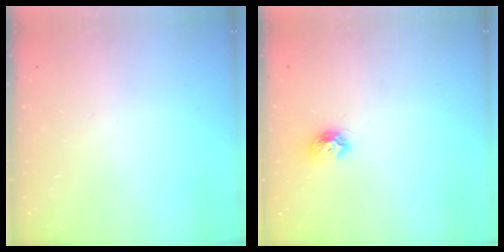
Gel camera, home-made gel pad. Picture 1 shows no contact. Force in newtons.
{"total": 8.0, "press": 8.0, "slide": 0.5}